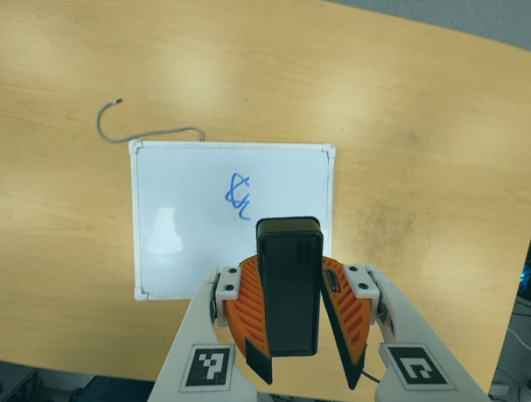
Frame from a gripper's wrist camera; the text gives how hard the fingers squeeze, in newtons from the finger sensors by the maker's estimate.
{"total": 9.1, "left": 9.2, "right": 9.0}